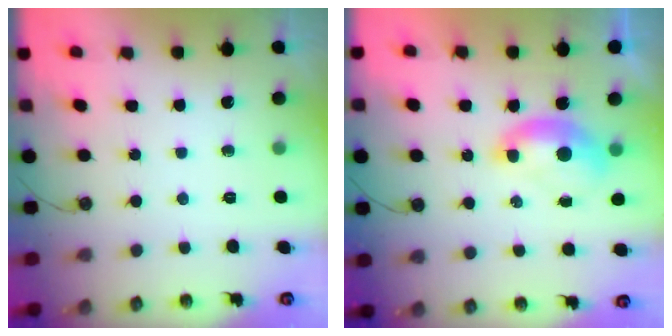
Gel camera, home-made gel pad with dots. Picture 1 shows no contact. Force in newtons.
{"total": 1.7, "press": 1.5, "slide": 0.6}